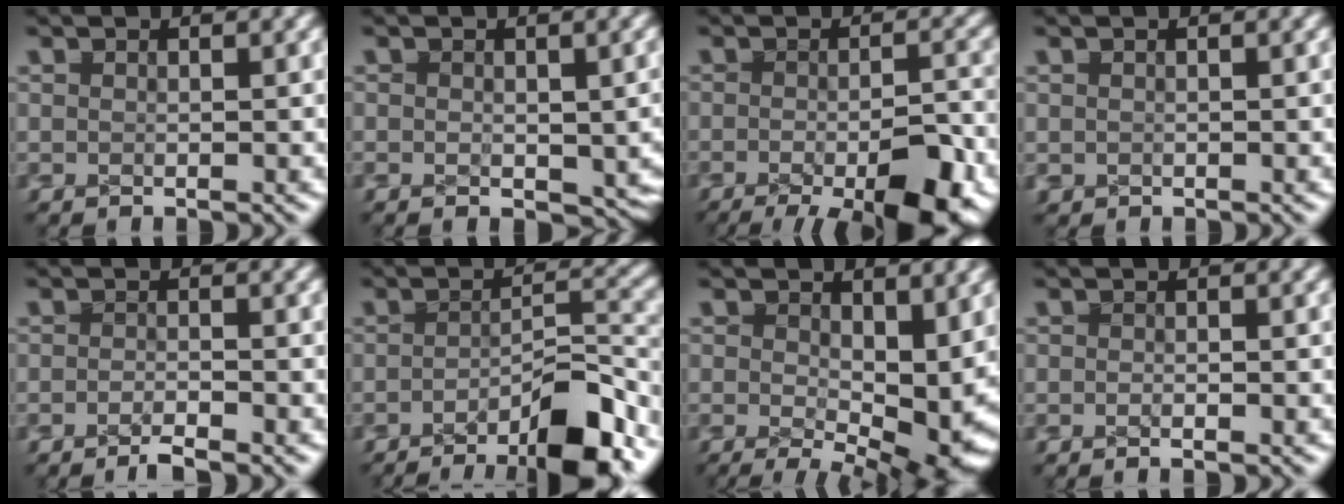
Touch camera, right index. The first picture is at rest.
{"total": 1.7, "force": [-1.0, 1.0, 1.0], "torque": [-0.014, -0.012, -0.011]}
{"total": 10.3, "force": [-5.9, 5.1, 6.7], "torque": [-0.090, -0.038, -0.078]}
{"total": 0.6, "force": [0.0, 0.6, 0.1], "torque": [-0.004, -0.002, 0.000]}
{"total": 2.4, "force": [-2.0, 1.2, 0.8], "torque": [-0.001, -0.002, -0.040]}
{"total": 9.0, "force": [-7.4, 3.0, 4.1], "torque": [-0.024, -0.002, -0.120]}
{"total": 7.8, "force": [-2.0, 3.8, 6.5], "torque": [-0.088, -0.053, -0.005]}
{"total": 0.9, "force": [-0.8, 0.4, 0.3], "torque": [-0.001, -0.001, -0.017]}